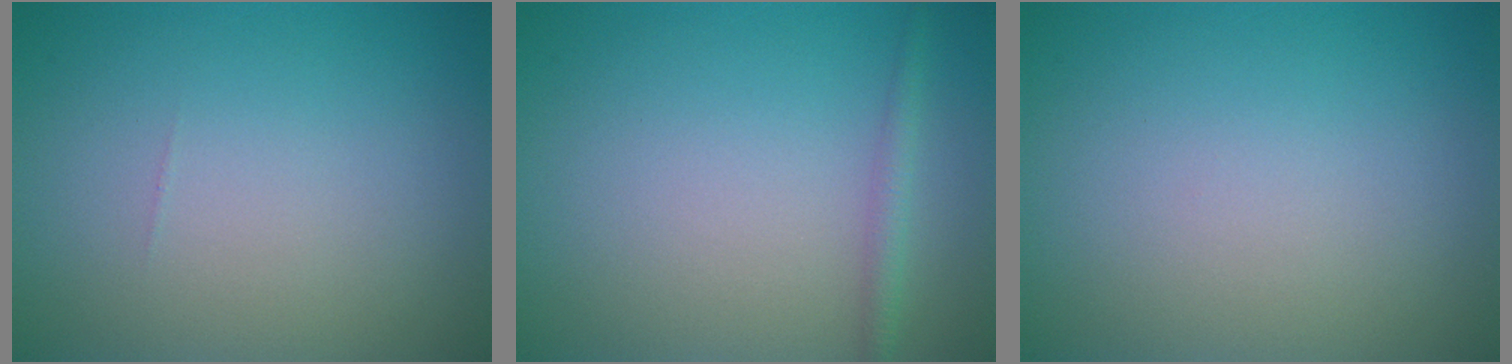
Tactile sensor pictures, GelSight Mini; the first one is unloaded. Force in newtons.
{"total": 1.3, "press": 1.3, "slide": 0.0}
{"total": 0.0}